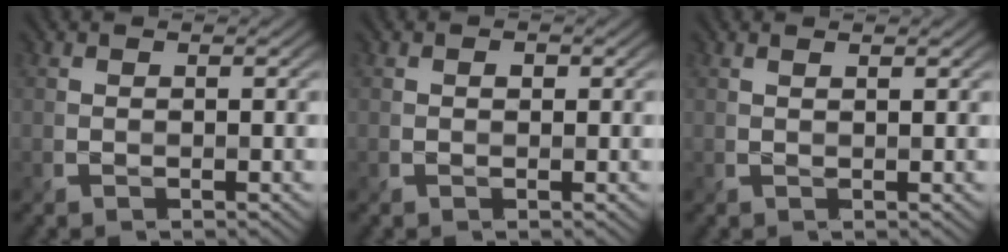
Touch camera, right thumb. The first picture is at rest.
{"total": 0.7, "force": [0.0, 0.6, 0.3], "torque": [-0.003, -0.001, 0.003]}
{"total": 1.1, "force": [0.7, 0.2, 0.8], "torque": [-0.010, -0.003, 0.008]}